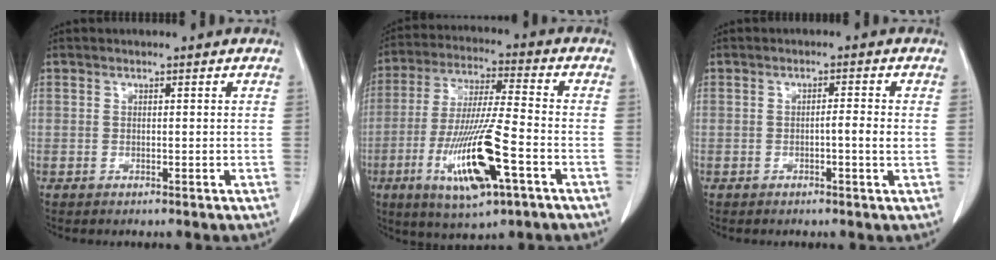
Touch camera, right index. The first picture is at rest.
{"total": 15.4, "force": [-5.8, 1.6, 14.2], "torque": [-0.284, -0.023, -0.099]}
{"total": 2.5, "force": [-0.4, -0.1, 2.4], "torque": [-0.037, 0.001, -0.005]}